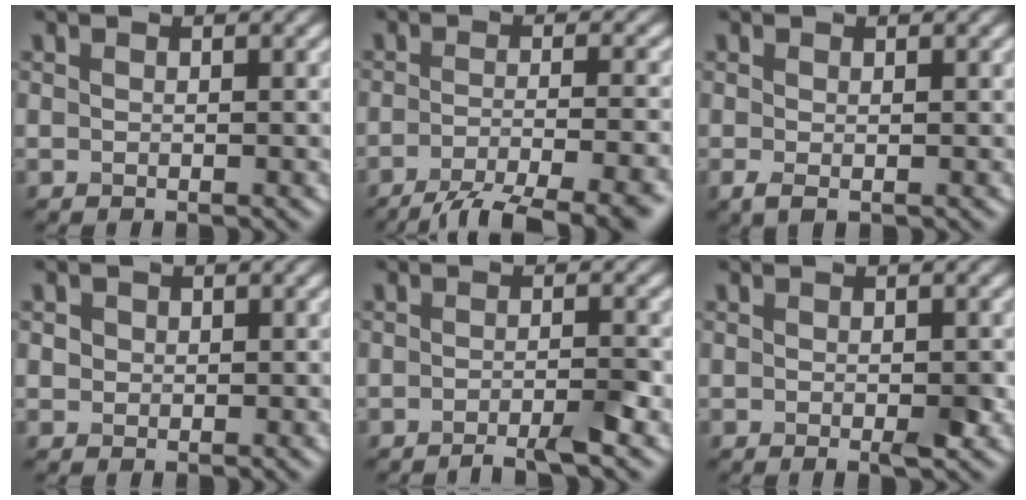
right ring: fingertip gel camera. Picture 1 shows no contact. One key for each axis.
{"total": 8.7, "fx": -6.0, "fy": 2.0, "fz": 5.9, "tx": -0.075, "ty": 0.003, "tz": -0.093}
{"total": 1.0, "fx": -0.2, "fy": 0.3, "fz": 0.9, "tx": -0.020, "ty": -0.006, "tz": -0.004}
{"total": 0.9, "fx": 0.2, "fy": 0.8, "fz": 0.2, "tx": 0.002, "ty": -0.003, "tz": 0.004}
{"total": 2.8, "fx": -1.8, "fy": 0.4, "fz": 2.1, "tx": -0.026, "ty": 0.001, "tz": -0.039}
{"total": 1.5, "fx": -0.5, "fy": 0.3, "fz": 1.4, "tx": -0.019, "ty": -0.004, "tz": -0.008}